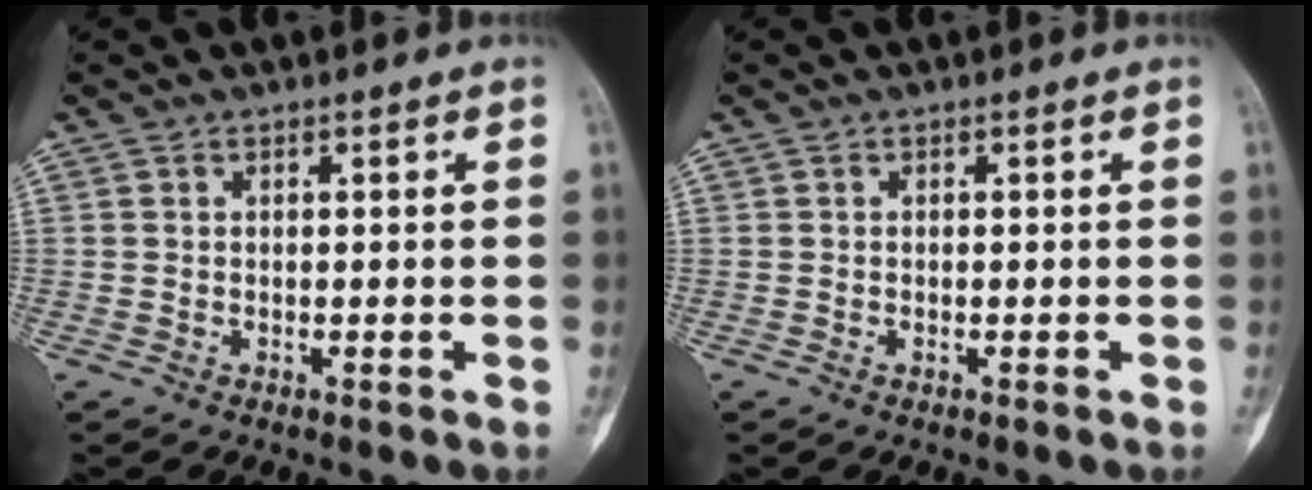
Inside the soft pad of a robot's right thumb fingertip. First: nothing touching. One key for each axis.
{"total": 0.0}